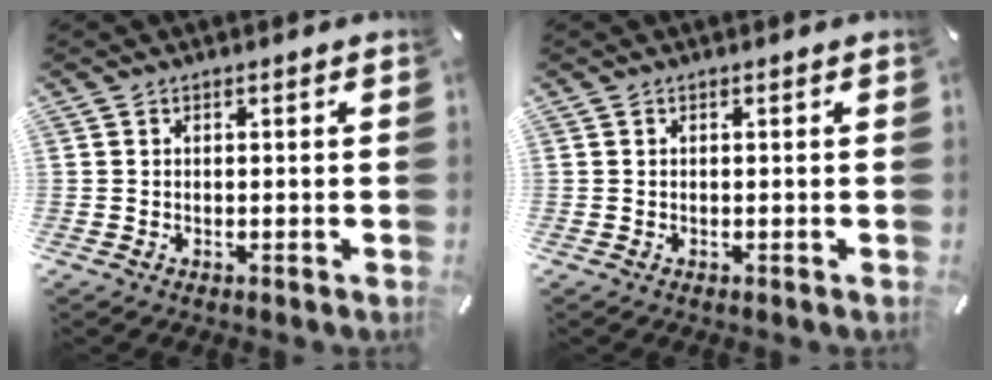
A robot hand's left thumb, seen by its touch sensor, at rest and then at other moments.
{"total": 0.0}